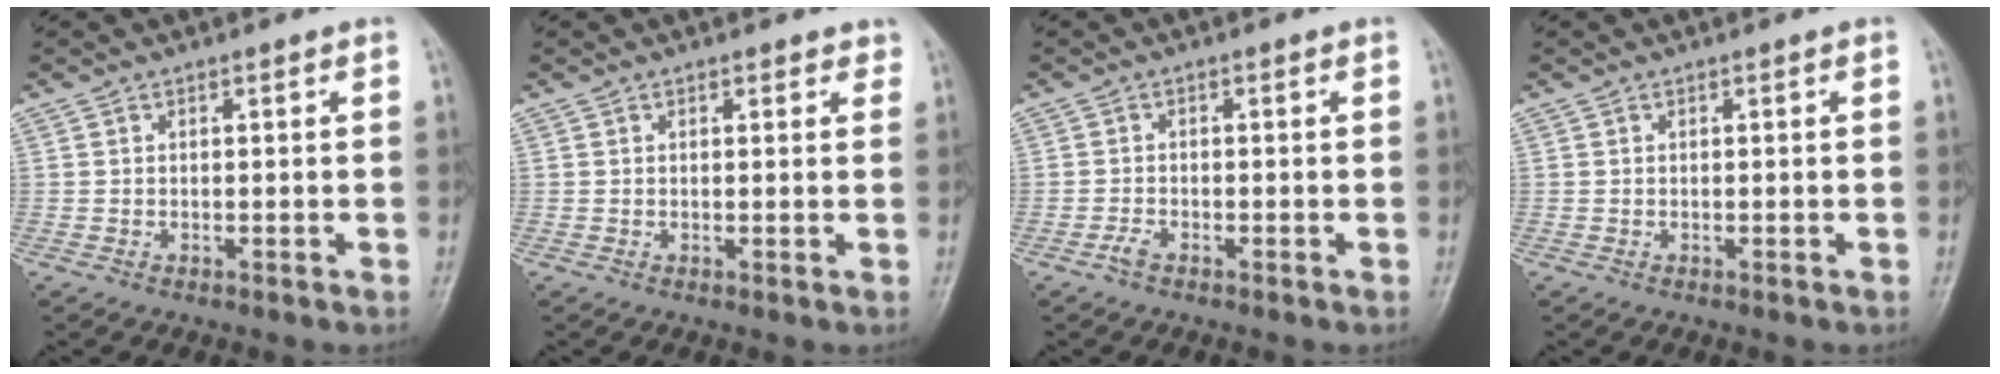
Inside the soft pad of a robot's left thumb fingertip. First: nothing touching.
{"total": 1.5, "force": [1.1, 0.9, 0.7], "torque": [0.005, -0.004, 0.007]}
{"total": 1.5, "force": [-1.1, 0.6, 0.8], "torque": [-0.021, 0.002, -0.023]}
{"total": 0.0}